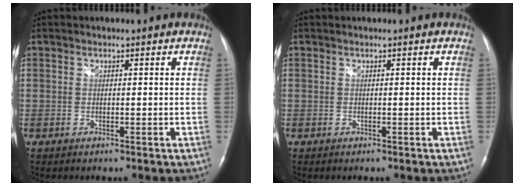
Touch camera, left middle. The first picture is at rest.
{"total": 0.0}